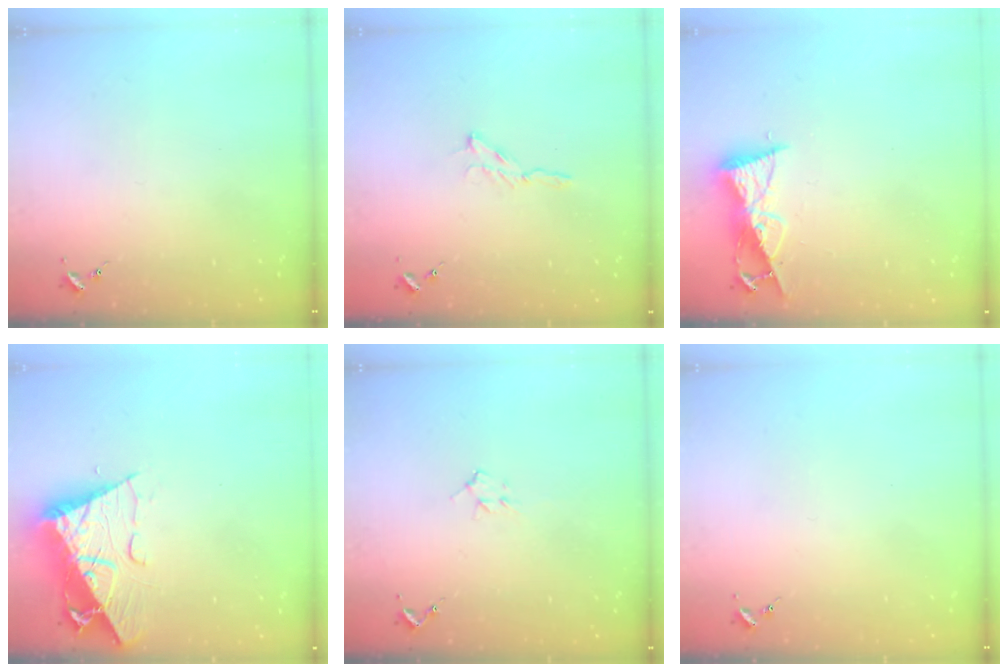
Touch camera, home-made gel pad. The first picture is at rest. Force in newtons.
{"total": 5.2, "press": 5.2, "slide": 0.5}
{"total": 8.7, "press": 8.7, "slide": 0.7}
{"total": 13.2, "press": 13.1, "slide": 1.4}
{"total": 5.6, "press": 5.5, "slide": 1.0}
{"total": 0.0}